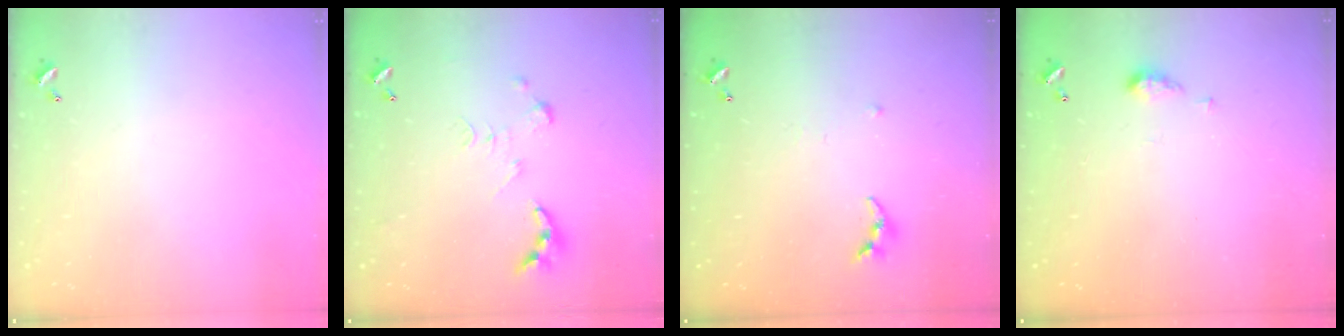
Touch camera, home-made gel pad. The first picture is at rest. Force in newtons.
{"total": 0.0}
{"total": 4.0, "press": 3.9, "slide": 0.5}
{"total": 3.1, "press": 3.1, "slide": 0.6}